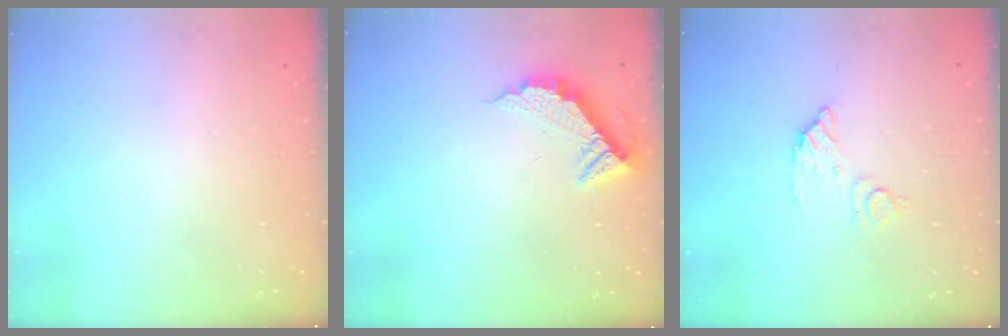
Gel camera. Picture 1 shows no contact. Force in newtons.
{"total": 11.5, "press": 11.5, "slide": 0.6}
{"total": 7.2, "press": 7.2, "slide": 0.5}